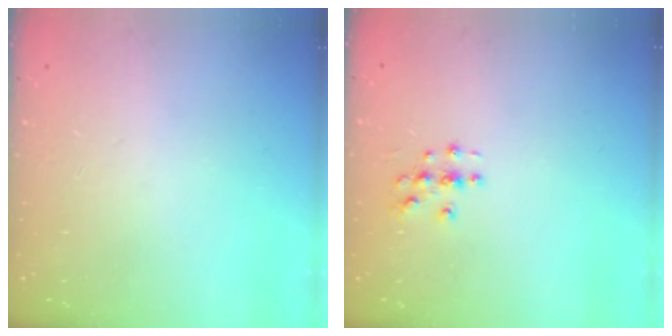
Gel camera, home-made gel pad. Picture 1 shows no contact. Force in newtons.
{"total": 3.0, "press": 3.0, "slide": 0.3}